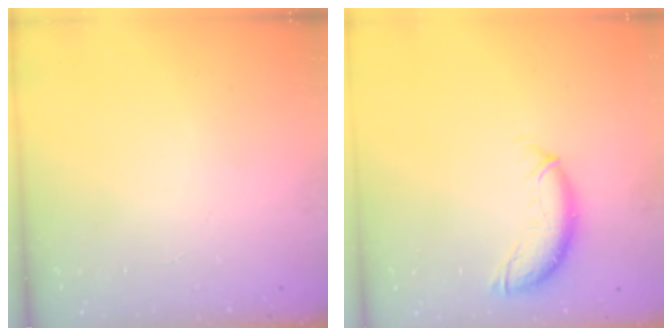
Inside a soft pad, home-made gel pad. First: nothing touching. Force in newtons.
{"total": 10.1, "press": 10.0, "slide": 0.7}